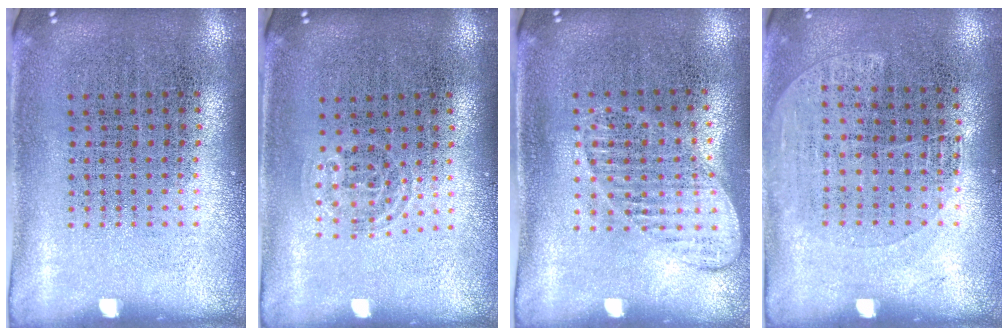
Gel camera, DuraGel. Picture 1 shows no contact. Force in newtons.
{"total": 0.9, "press": 0.5, "slide": 0.7}
{"total": 1.1, "press": 1.1, "slide": 0.2}
{"total": 1.1, "press": 0.9, "slide": 0.6}